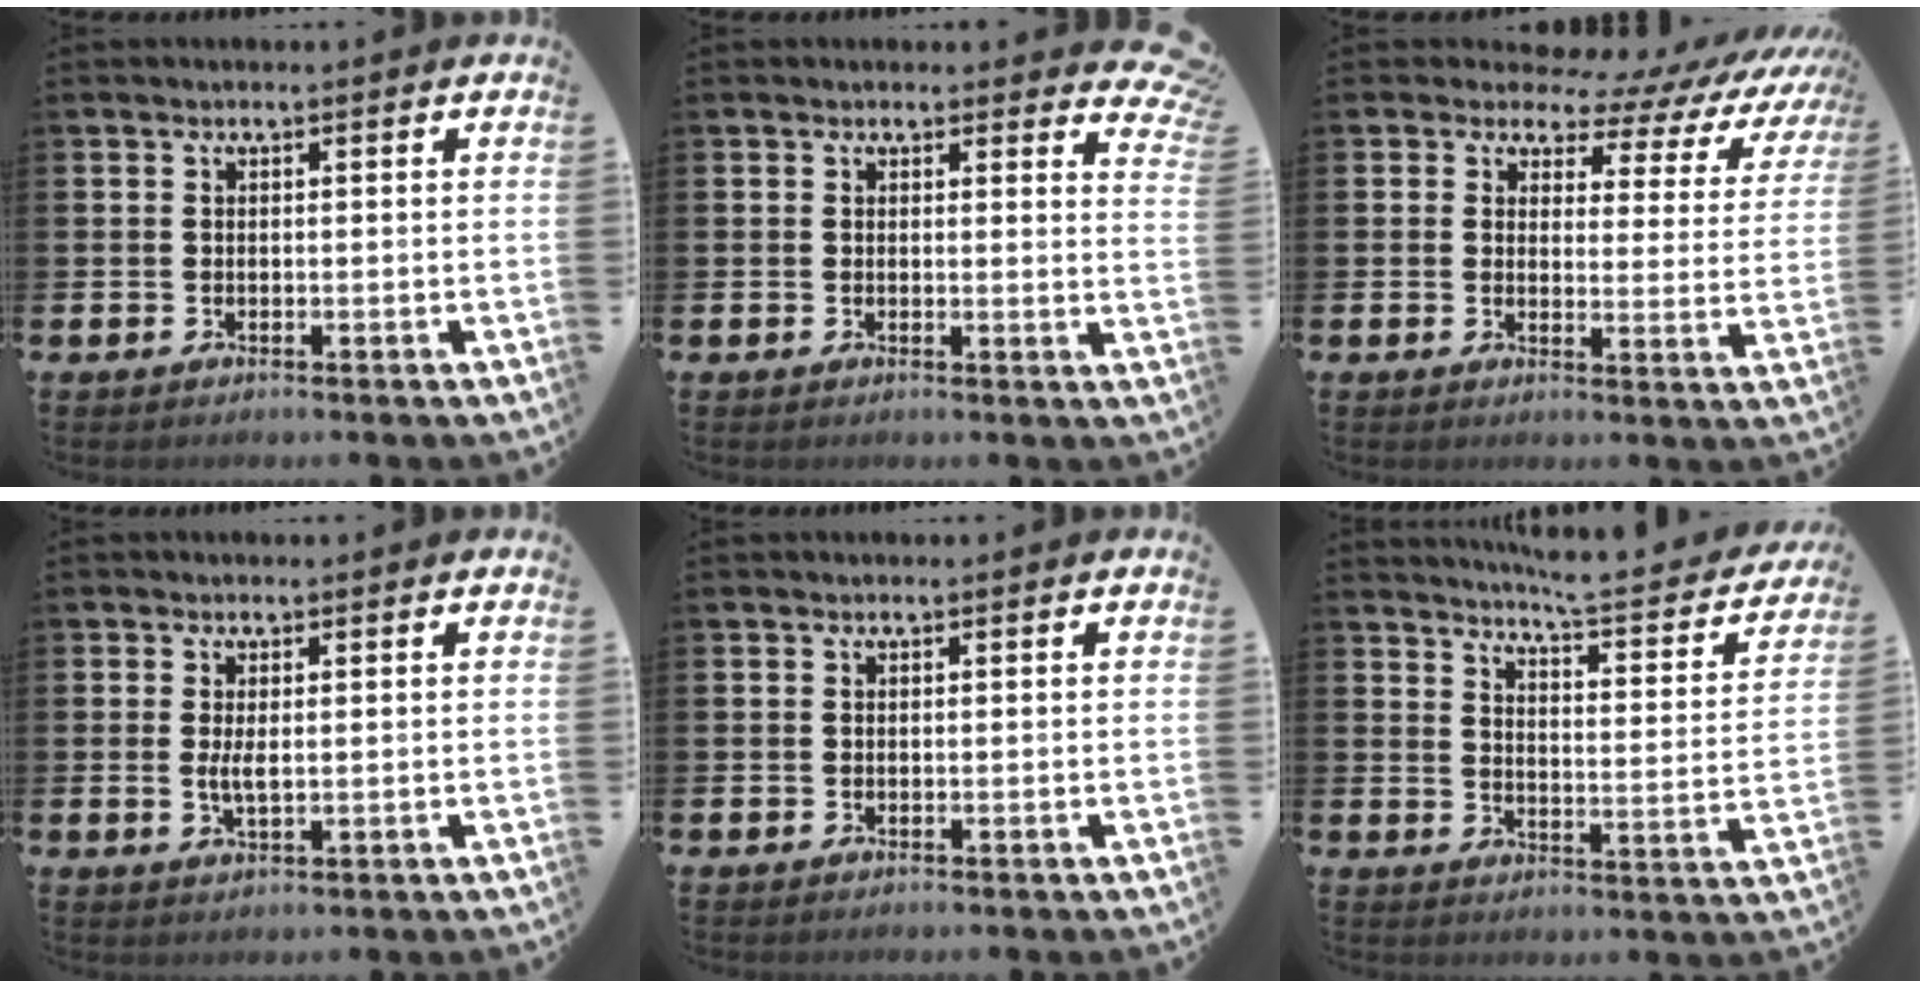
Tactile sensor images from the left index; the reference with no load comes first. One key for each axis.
{"total": 2.3, "fx": 2.1, "fy": 0.9, "fz": 0.2, "tx": 0.014, "ty": -0.013, "tz": 0.031}
{"total": 4.3, "fx": 2.7, "fy": 2.8, "fz": 1.6, "tx": -0.034, "ty": -0.029, "tz": 0.032}
{"total": 2.2, "fx": 0.1, "fy": 0.7, "fz": 2.1, "tx": -0.040, "ty": 0.001, "tz": 0.001}
{"total": 0.0}
{"total": 5.6, "fx": 5.3, "fy": 0.2, "fz": 1.7, "tx": -0.045, "ty": -0.047, "tz": 0.085}